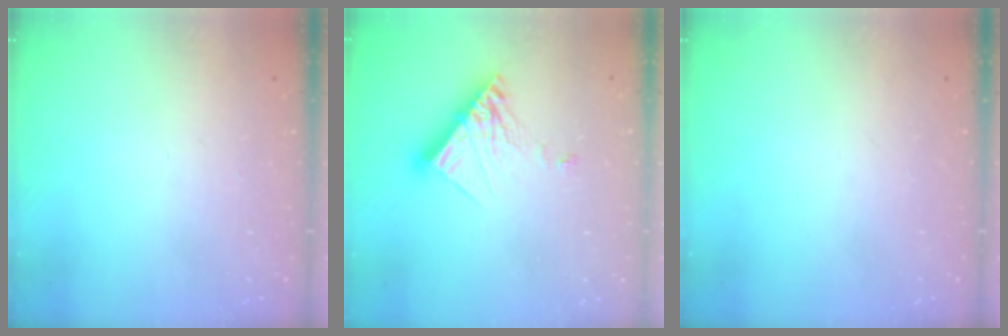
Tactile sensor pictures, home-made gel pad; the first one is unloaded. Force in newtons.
{"total": 11.2, "press": 11.2, "slide": 0.7}
{"total": 0.0}